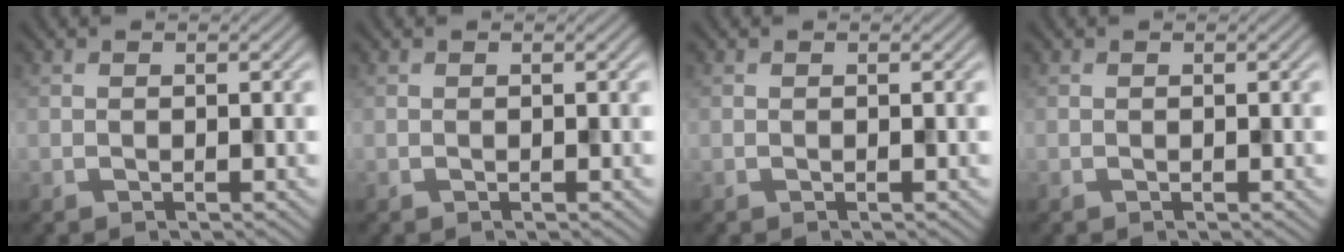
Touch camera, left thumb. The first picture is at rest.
{"total": 0.0}
{"total": 0.0}
{"total": 0.0}